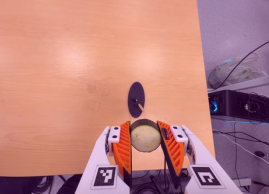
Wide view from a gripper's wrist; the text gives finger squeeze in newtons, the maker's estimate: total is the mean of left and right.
{"total": 12.2, "left": 12.6, "right": 11.7}